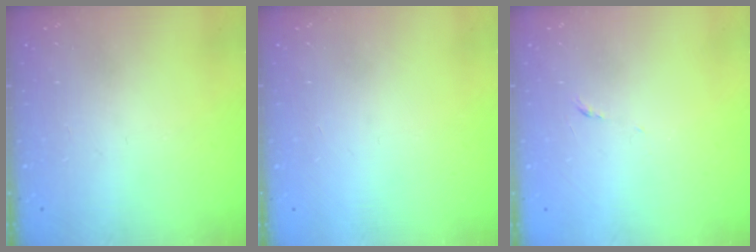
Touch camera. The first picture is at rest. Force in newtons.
{"total": 1.6, "press": 1.6, "slide": 0.1}
{"total": 3.9, "press": 3.8, "slide": 0.9}